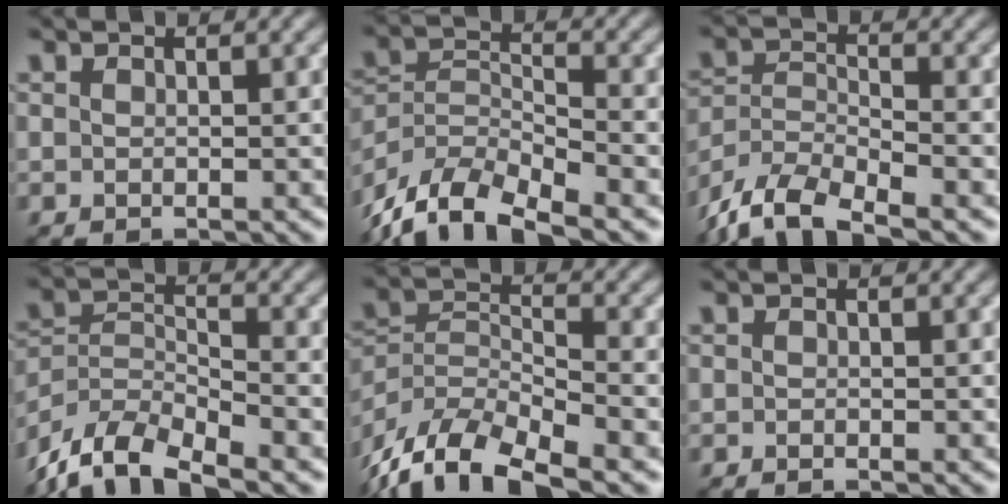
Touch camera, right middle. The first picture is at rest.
{"total": 10.0, "force": [-7.9, 3.5, 5.0], "torque": [-0.096, -0.007, -0.152]}
{"total": 7.6, "force": [-6.2, 2.4, 3.7], "torque": [-0.073, -0.007, -0.125]}
{"total": 8.7, "force": [-7.1, 2.9, 4.0], "torque": [-0.076, -0.005, -0.141]}
{"total": 11.1, "force": [-8.4, 3.8, 6.2], "torque": [-0.126, -0.005, -0.161]}
{"total": 0.0}